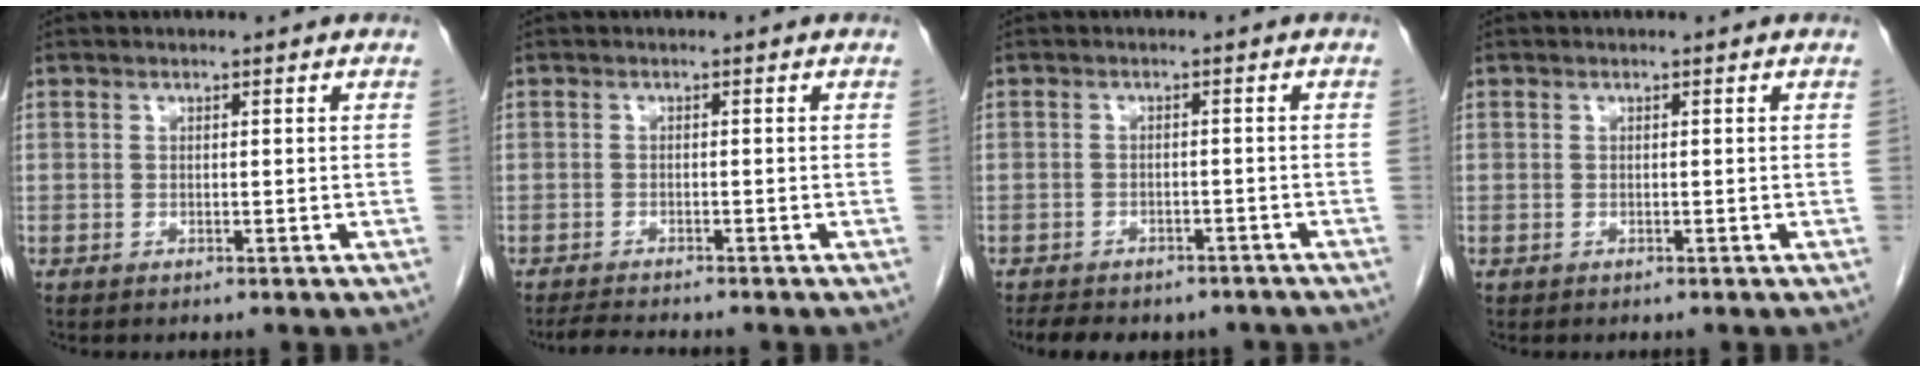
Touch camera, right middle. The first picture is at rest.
{"total": 3.2, "force": [-3.0, -0.3, 1.1], "torque": [-0.025, -0.016, -0.049]}
{"total": 10.9, "force": [-8.9, 4.8, 4.0], "torque": [-0.074, 0.004, -0.106]}
{"total": 0.0}